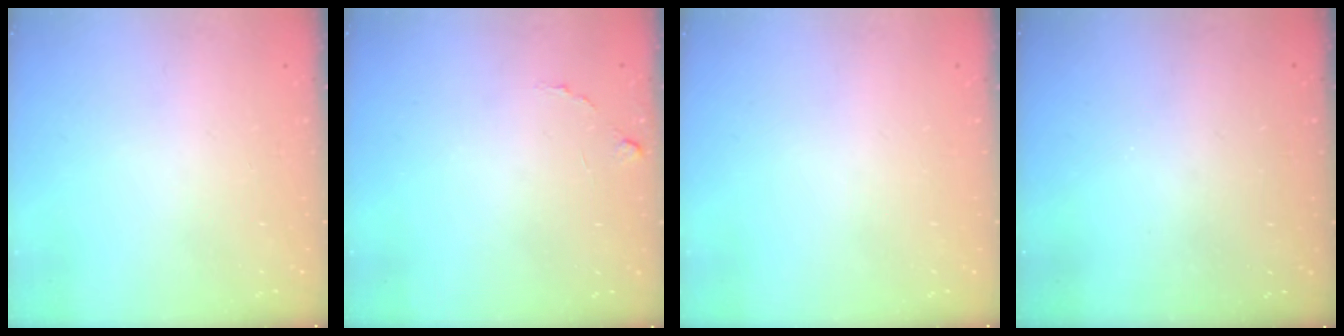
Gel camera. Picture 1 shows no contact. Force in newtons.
{"total": 5.2, "press": 5.2, "slide": 0.4}
{"total": 0.0}
{"total": 3.0, "press": 3.0, "slide": 0.2}